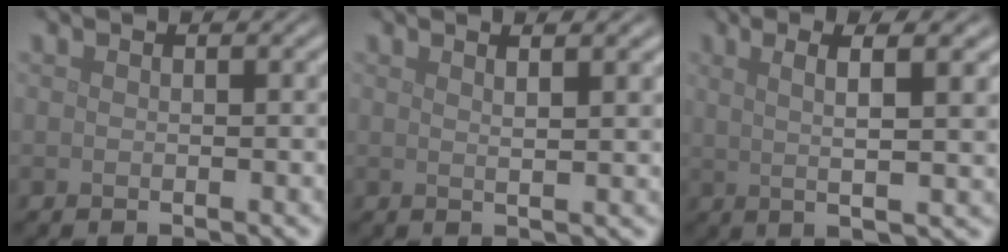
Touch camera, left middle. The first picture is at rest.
{"total": 3.2, "force": [1.8, 1.0, 2.5], "torque": [-0.014, 0.010, 0.002]}
{"total": 6.0, "force": [1.9, 1.2, 5.6], "torque": [-0.083, 0.005, 0.029]}